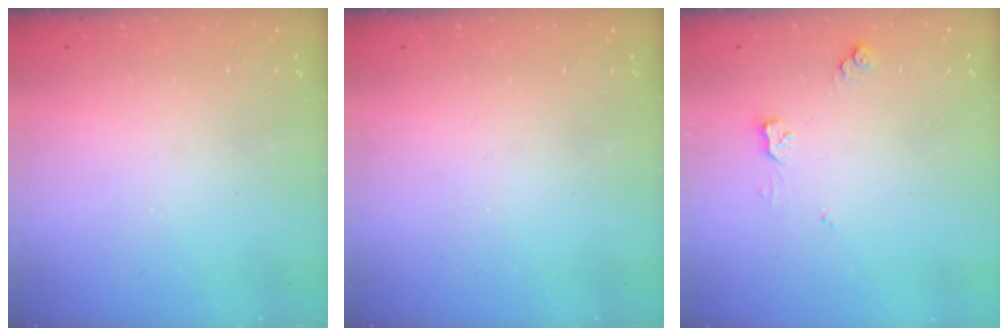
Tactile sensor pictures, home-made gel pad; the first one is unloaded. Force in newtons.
{"total": 0.0}
{"total": 5.7, "press": 5.6, "slide": 0.9}